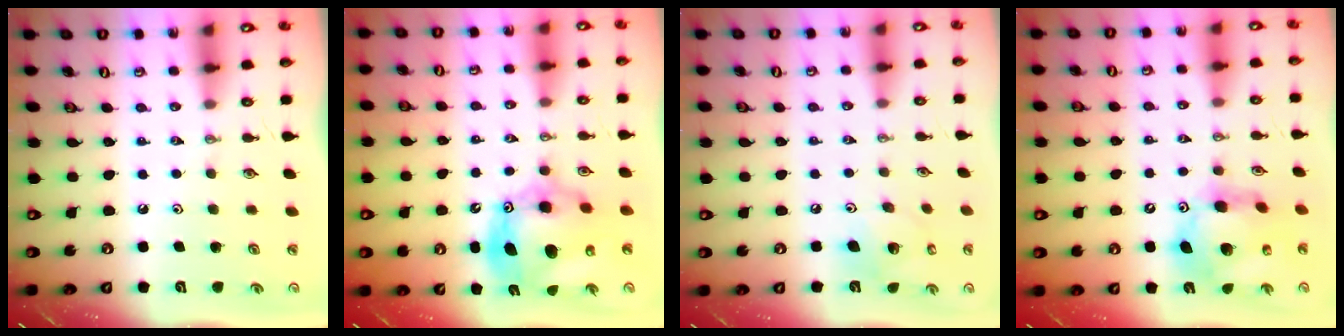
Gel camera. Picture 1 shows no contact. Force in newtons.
{"total": 15.7, "press": 15.6, "slide": 1.5}
{"total": 11.6, "press": 11.3, "slide": 2.9}
{"total": 15.2, "press": 15.1, "slide": 1.5}